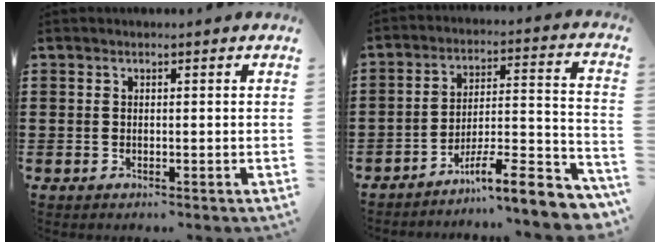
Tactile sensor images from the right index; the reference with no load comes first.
{"total": 8.4, "force": [-6.6, 1.0, 5.1], "torque": [-0.077, -0.001, -0.127]}